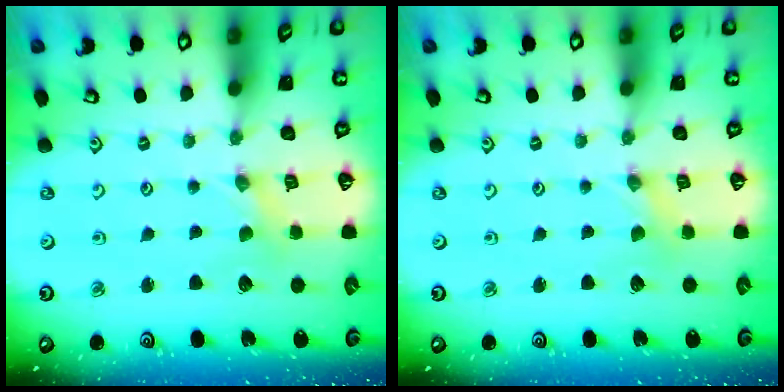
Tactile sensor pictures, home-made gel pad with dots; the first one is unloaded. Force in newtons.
{"total": 0.0}